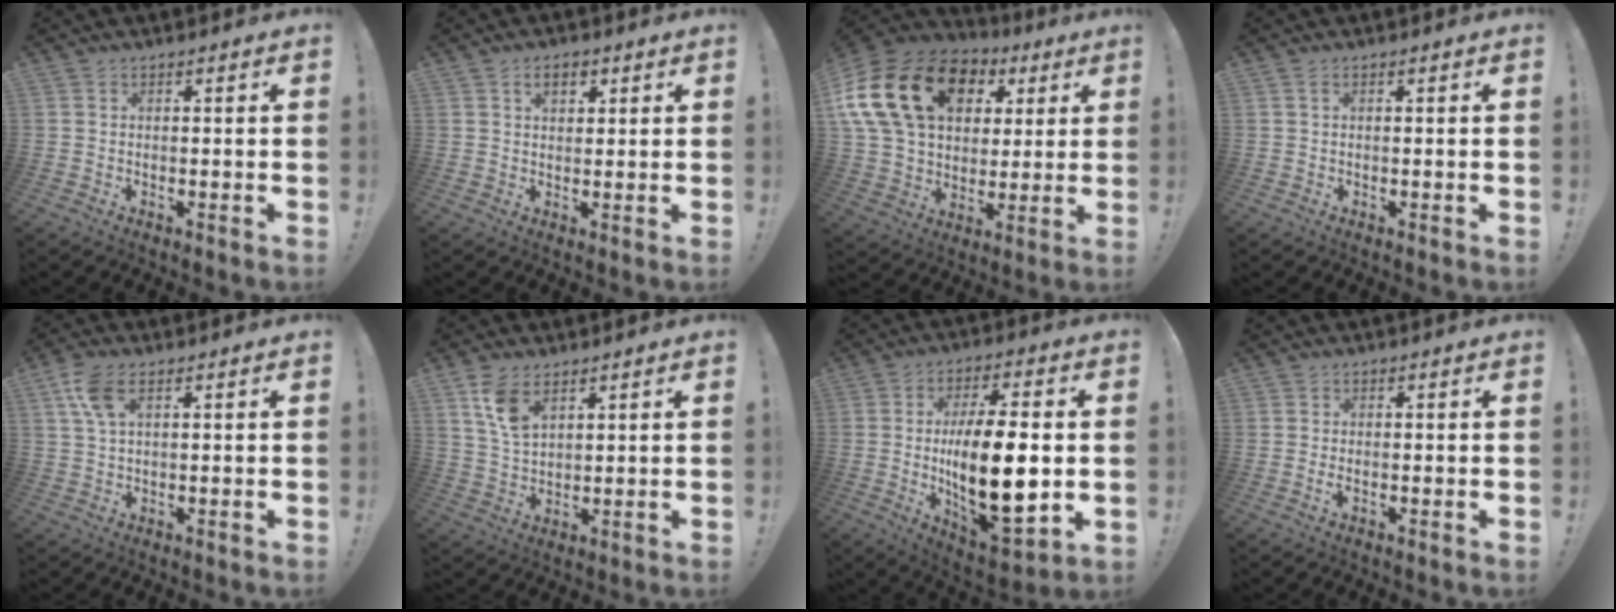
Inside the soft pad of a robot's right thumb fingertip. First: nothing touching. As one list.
[{"total": 4.1, "force": [1.9, 2.6, 2.5], "torque": [-0.030, -0.001, 0.030]}, {"total": 23.8, "force": [8.3, 16.4, 15.1], "torque": [-0.272, -0.017, 0.172]}, {"total": 0.7, "force": [0.2, 0.1, 0.7], "torque": [-0.020, 0.003, 0.004]}, {"total": 7.2, "force": [3.1, 3.0, 5.7], "torque": [-0.115, -0.001, 0.057]}, {"total": 8.1, "force": [4.8, 4.2, 5.1], "torque": [-0.086, -0.018, 0.089]}, {"total": 20.2, "force": [-0.5, 8.0, 18.5], "torque": [-0.315, -0.010, -0.007]}, {"total": 0.8, "force": [0.1, 0.6, 0.6], "torque": [0.005, -0.006, -0.001]}]